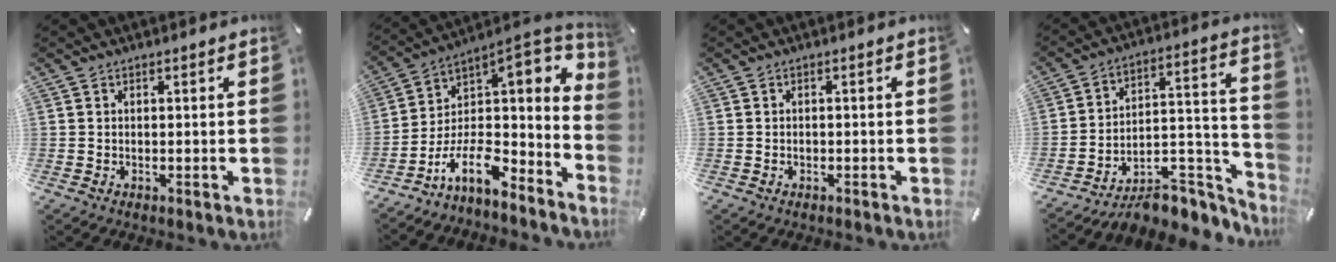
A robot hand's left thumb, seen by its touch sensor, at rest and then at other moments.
{"total": 9.9, "force": [-3.0, 6.0, 7.4], "torque": [-0.105, -0.010, -0.049]}
{"total": 0.9, "force": [-0.5, 0.5, 0.4], "torque": [-0.009, 0.001, -0.012]}
{"total": 10.7, "force": [-7.4, 6.6, 4.0], "torque": [-0.020, 0.018, -0.122]}